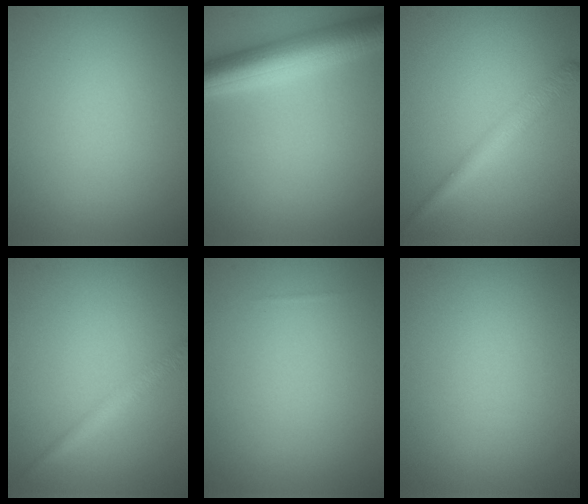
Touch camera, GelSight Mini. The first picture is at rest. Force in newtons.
{"total": 6.7, "press": 6.7, "slide": 0.1}
{"total": 2.7, "press": 2.7, "slide": 0.1}
{"total": 1.9, "press": 1.9, "slide": 0.1}
{"total": 0.0}
{"total": 0.0}